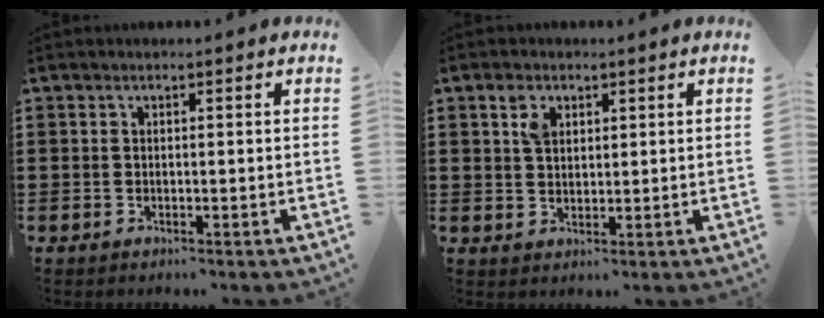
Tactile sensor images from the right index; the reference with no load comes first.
{"total": 3.0, "force": [1.6, 2.0, 1.7], "torque": [-0.042, 0.006, 0.029]}